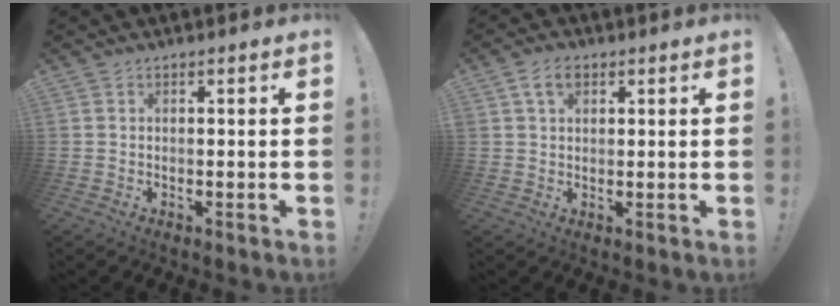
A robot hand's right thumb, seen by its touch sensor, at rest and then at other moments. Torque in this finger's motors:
{"motor_torque": [0.38, 1.22, 0.74, 0.30, 0.01]}